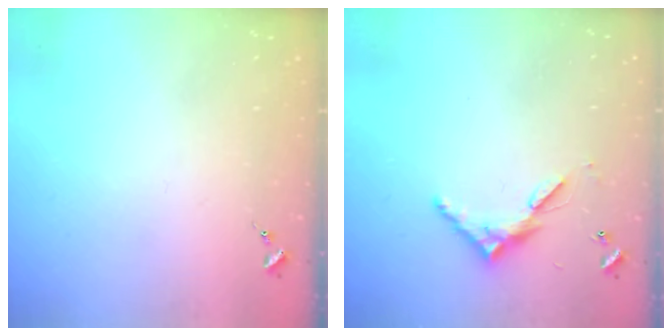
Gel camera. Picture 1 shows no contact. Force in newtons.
{"total": 7.4, "press": 7.4, "slide": 0.4}